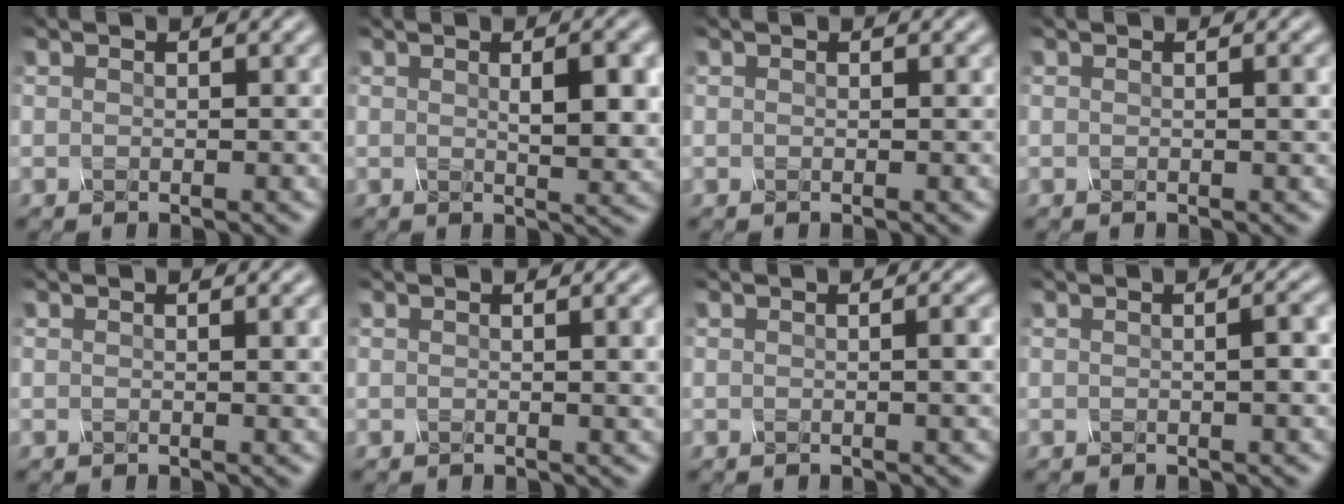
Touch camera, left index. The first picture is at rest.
{"total": 4.9, "force": [0.9, 1.4, 4.7], "torque": [-0.057, 0.005, 0.016]}
{"total": 0.0}
{"total": 1.0, "force": [0.0, 0.3, 1.0], "torque": [-0.010, 0.003, -0.002]}
{"total": 2.3, "force": [0.4, 0.8, 2.2], "torque": [-0.018, 0.004, 0.003]}
{"total": 3.3, "force": [0.5, 1.2, 3.0], "torque": [-0.021, 0.008, 0.005]}
{"total": 1.8, "force": [0.0, 0.5, 1.7], "torque": [-0.017, 0.005, -0.004]}
{"total": 2.2, "force": [0.0, 0.6, 2.1], "torque": [-0.023, 0.007, -0.002]}